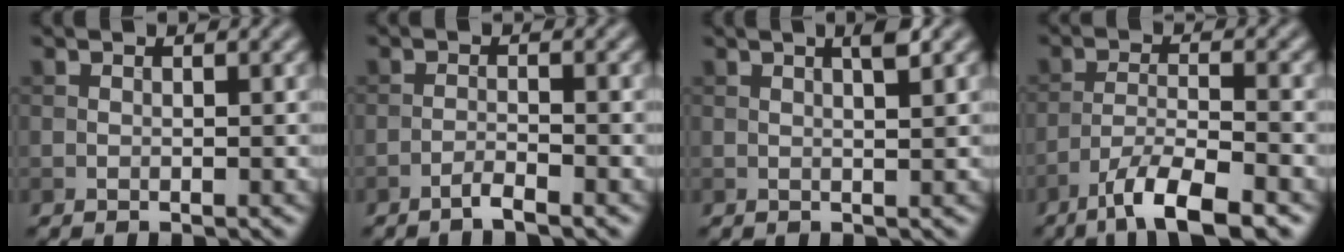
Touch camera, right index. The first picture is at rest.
{"total": 1.8, "force": [-1.3, 0.2, 1.3], "torque": [-0.018, 0.007, -0.033]}
{"total": 2.0, "force": [1.0, 0.3, 1.7], "torque": [-0.020, 0.003, 0.014]}
{"total": 6.7, "force": [-4.7, 1.3, 4.7], "torque": [-0.078, -0.001, -0.086]}